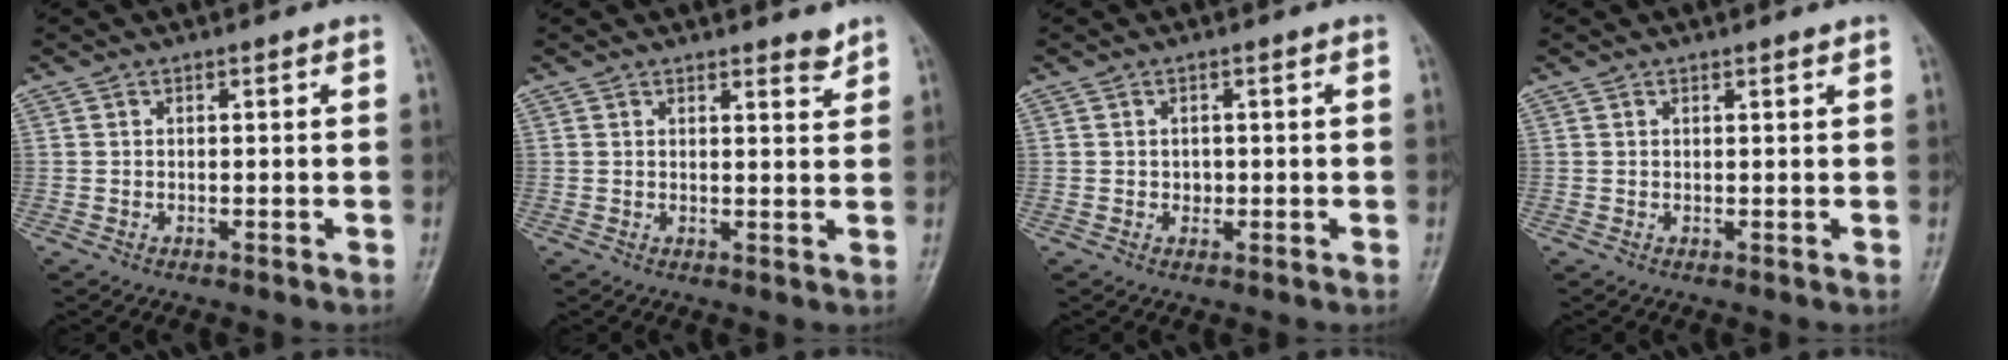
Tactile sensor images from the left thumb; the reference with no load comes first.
{"total": 2.4, "force": [2.1, 0.6, 1.0], "torque": [-0.005, -0.019, 0.029]}
{"total": 1.3, "force": [0.0, 1.1, 0.6], "torque": [-0.004, 0.002, 0.001]}
{"total": 0.8, "force": [0.7, 0.1, 0.4], "torque": [-0.008, -0.005, 0.011]}